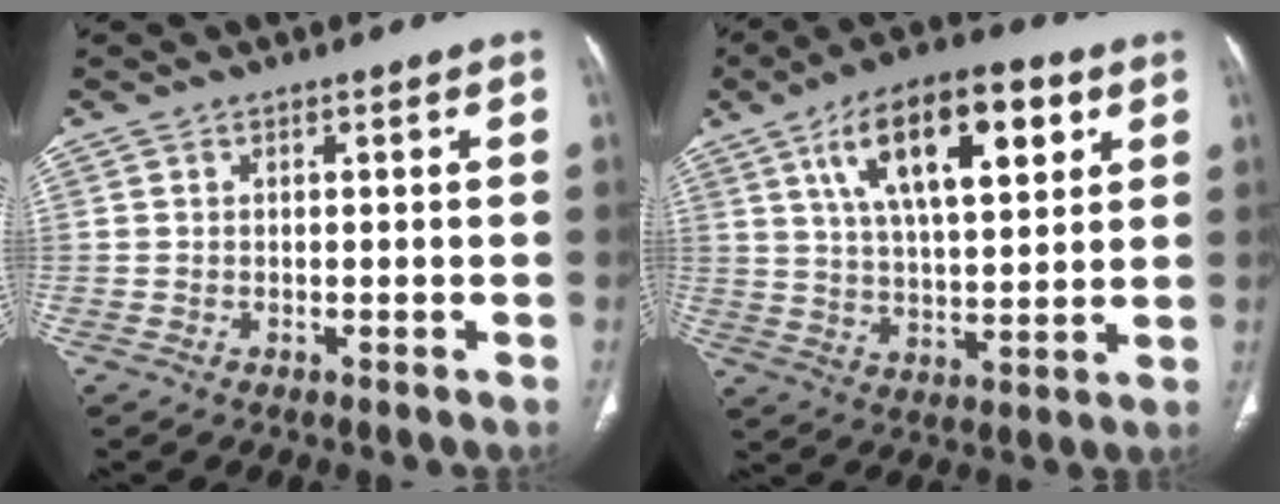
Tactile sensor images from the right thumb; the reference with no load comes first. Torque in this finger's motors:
{"motor_torque": [-0.31, 1.30, 1.08, 0.06, 0.18]}